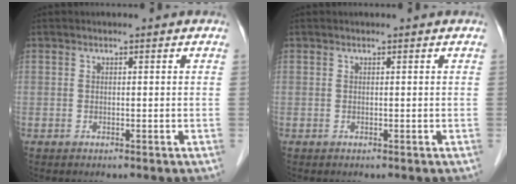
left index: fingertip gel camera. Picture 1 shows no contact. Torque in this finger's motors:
{"motor_torque": [-0.01, -0.01, 0.05, 0.00]}